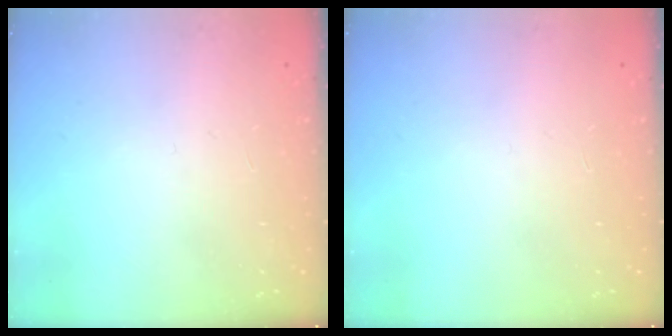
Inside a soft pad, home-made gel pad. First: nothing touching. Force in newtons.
{"total": 0.0}